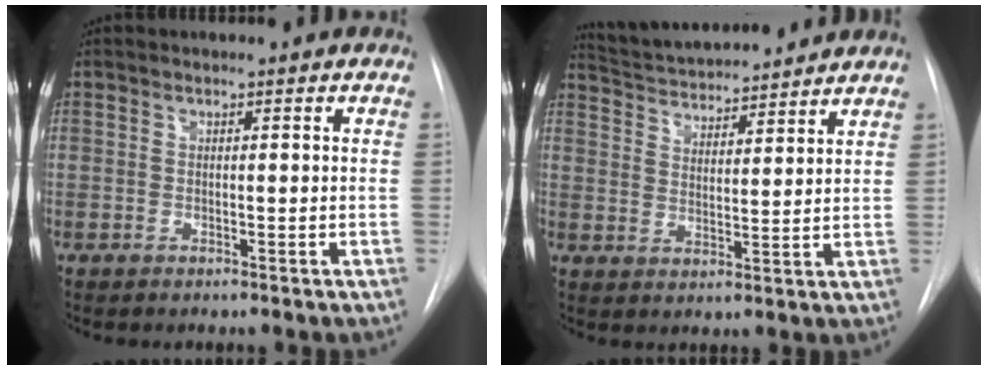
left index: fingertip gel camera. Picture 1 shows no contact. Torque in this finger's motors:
{"motor_torque": [-0.48, -1.24, 0.17, 0.05]}